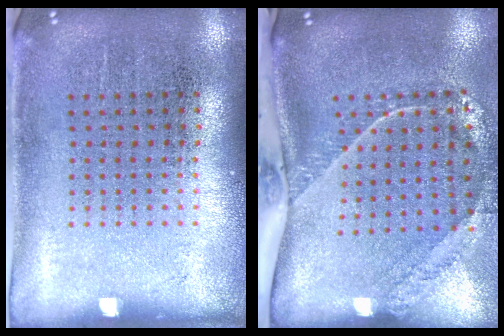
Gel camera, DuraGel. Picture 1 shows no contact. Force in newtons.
{"total": 2.6, "press": 1.7, "slide": 1.9}